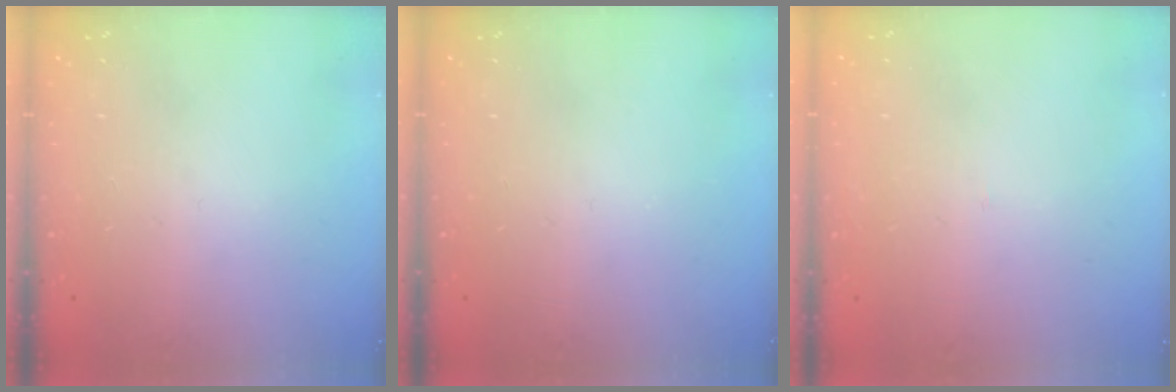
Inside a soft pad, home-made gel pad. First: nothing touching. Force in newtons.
{"total": 0.0}
{"total": 1.5, "press": 1.5, "slide": 0.1}